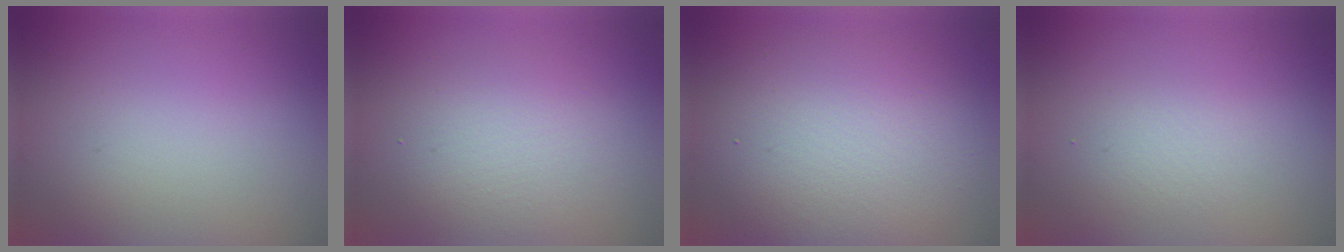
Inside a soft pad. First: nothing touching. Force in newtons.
{"total": 3.7, "press": 3.7, "slide": 0.2}
{"total": 7.5, "press": 7.5, "slide": 0.3}
{"total": 1.3, "press": 1.3, "slide": 0.1}